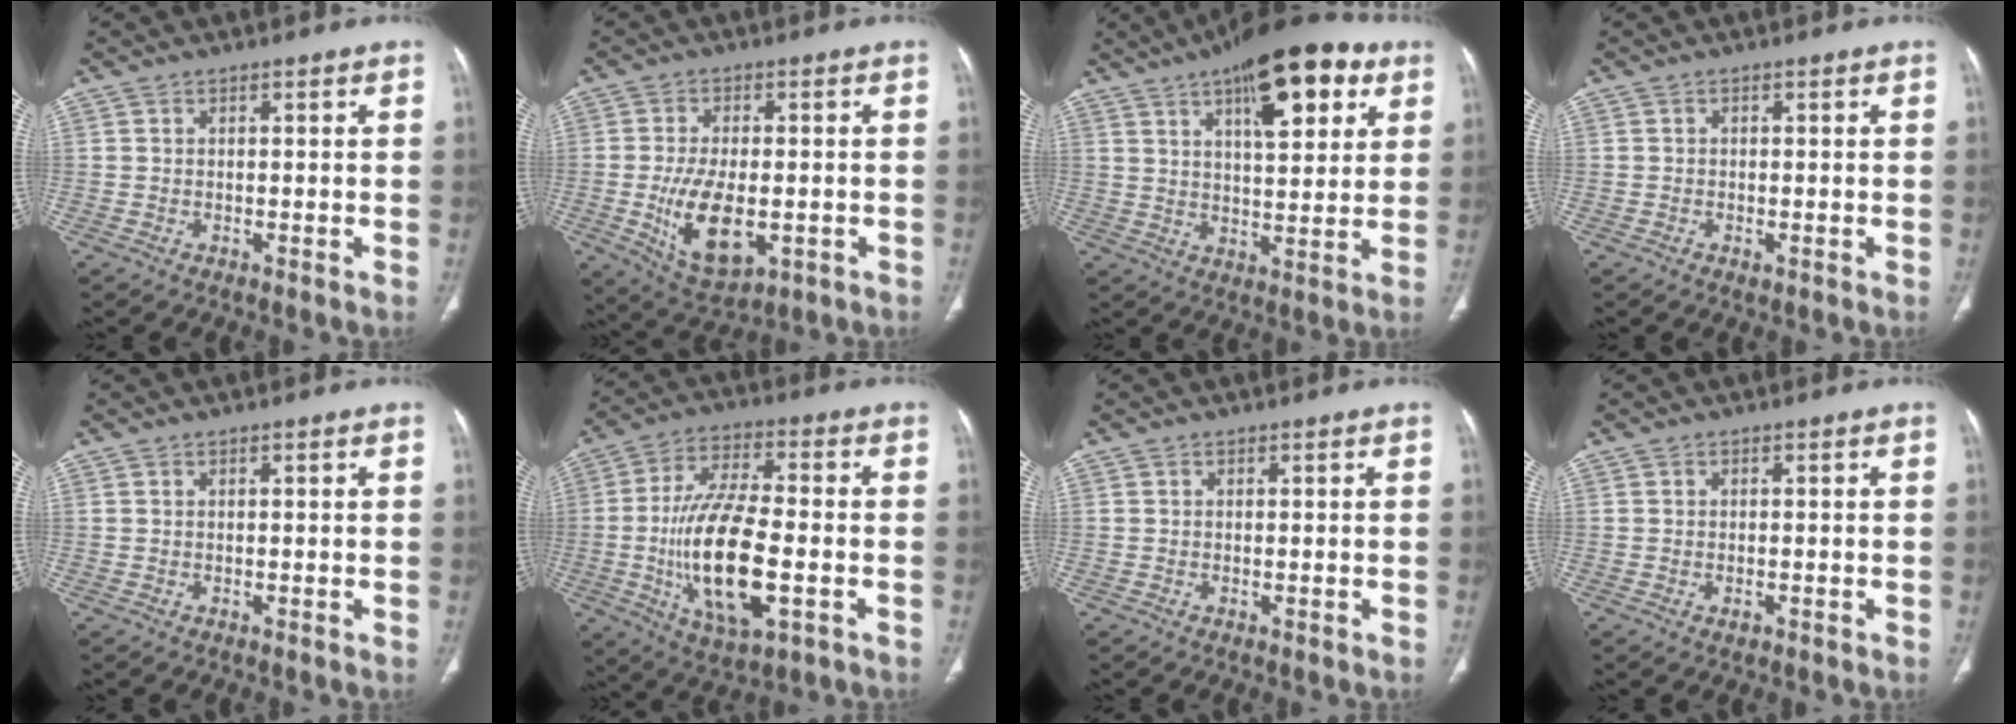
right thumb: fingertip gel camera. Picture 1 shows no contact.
{"total": 12.1, "force": [-2.6, 6.3, 9.9], "torque": [-0.167, -0.007, -0.028]}
{"total": 18.7, "force": [8.9, 6.9, 14.9], "torque": [-0.193, -0.016, 0.131]}
{"total": 0.8, "force": [-0.3, 0.7, 0.4], "torque": [-0.001, -0.001, -0.004]}
{"total": 0.0}
{"total": 18.8, "force": [-3.9, 7.6, 16.7], "torque": [-0.313, 0.007, -0.062]}
{"total": 0.0}
{"total": 1.2, "force": [-0.6, 0.7, 0.7], "torque": [-0.009, 0.004, -0.005]}